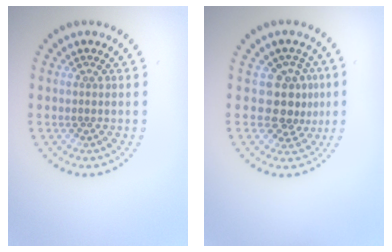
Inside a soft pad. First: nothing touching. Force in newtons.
{"total": 3.4, "press": 3.0, "slide": 1.6}